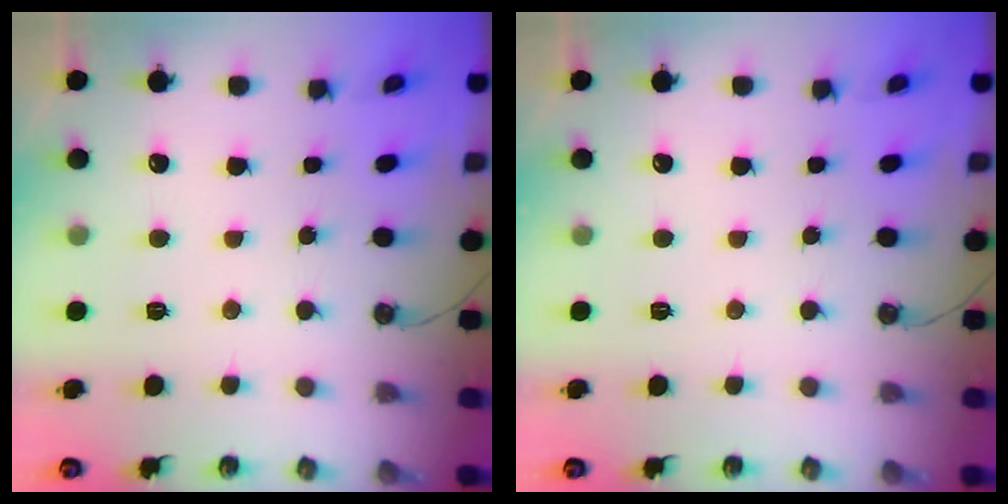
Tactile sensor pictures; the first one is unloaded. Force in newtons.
{"total": 0.0}